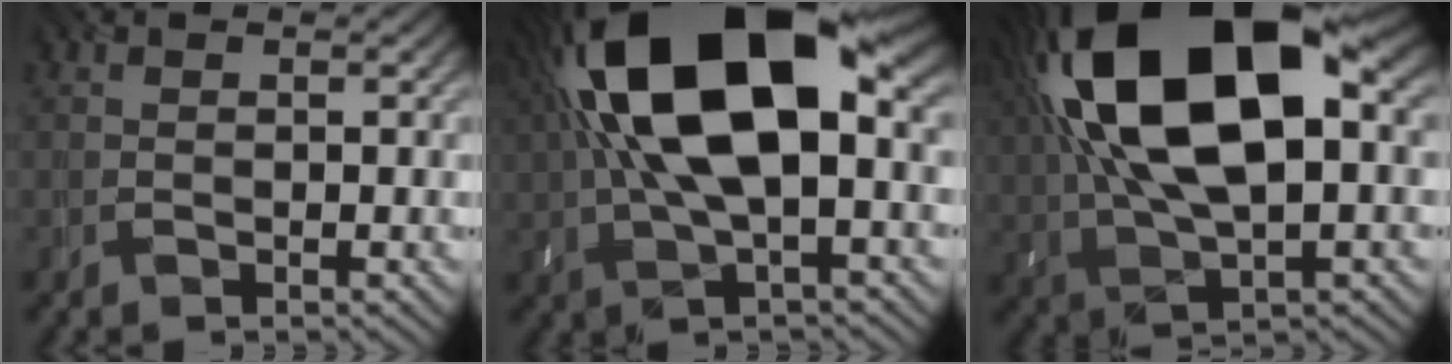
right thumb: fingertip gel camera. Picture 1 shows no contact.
{"total": 18.3, "force": [3.4, 8.7, 15.7], "torque": [-0.308, 0.027, 0.050]}
{"total": 19.2, "force": [5.1, 9.7, 15.8], "torque": [-0.314, 0.030, 0.083]}